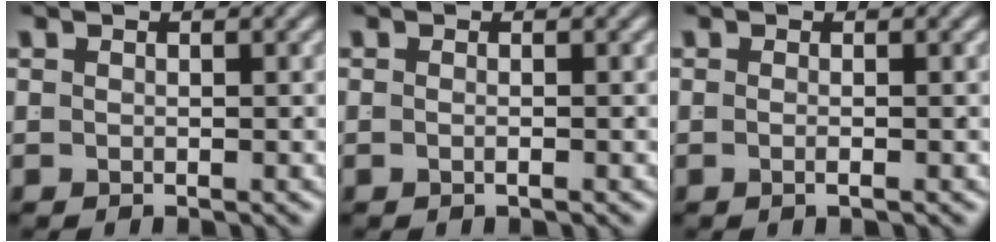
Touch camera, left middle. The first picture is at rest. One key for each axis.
{"total": 0.9, "fx": -0.5, "fy": -0.5, "fz": 0.5, "tx": -0.010, "ty": -0.003, "tz": -0.009}
{"total": 1.1, "fx": -0.6, "fy": -0.6, "fz": 0.7, "tx": -0.015, "ty": -0.003, "tz": -0.009}